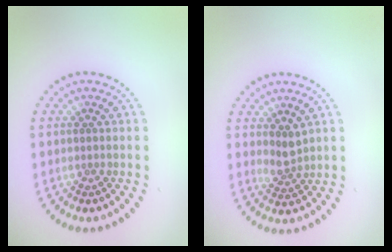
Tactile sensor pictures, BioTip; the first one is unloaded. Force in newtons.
{"total": 1.7, "press": 1.4, "slide": 1.0}